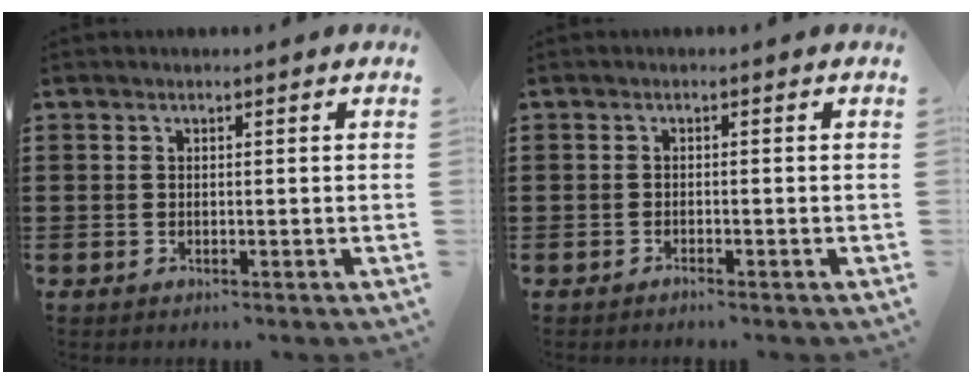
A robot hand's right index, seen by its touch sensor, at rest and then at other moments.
{"total": 0.8, "force": [-0.8, -0.1, 0.1], "torque": [-0.005, -0.002, -0.016]}